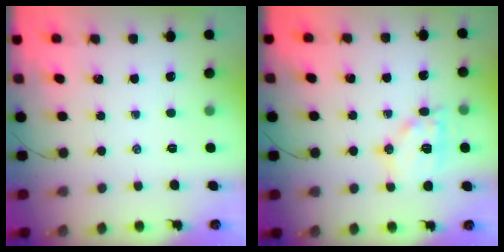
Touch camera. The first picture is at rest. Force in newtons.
{"total": 11.3, "press": 11.3, "slide": 0.9}